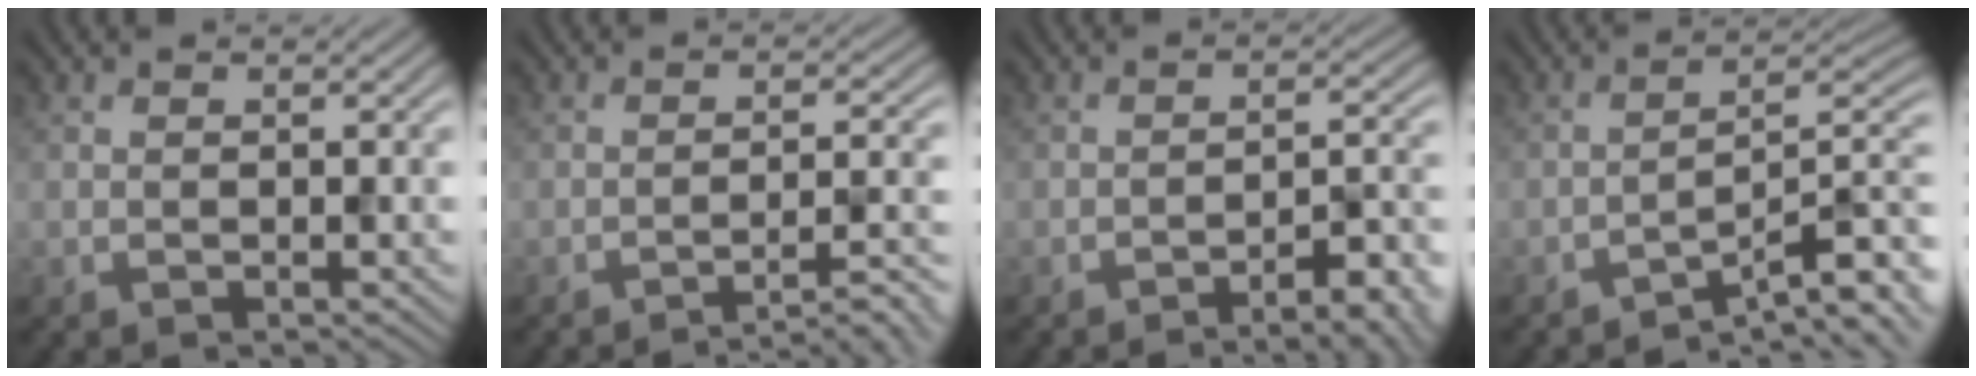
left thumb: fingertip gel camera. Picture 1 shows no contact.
{"total": 5.6, "force": [-4.3, 0.6, 3.6], "torque": [-0.054, 0.018, -0.071]}
{"total": 7.4, "force": [-4.9, 1.7, 5.2], "torque": [-0.064, 0.011, -0.067]}
{"total": 9.7, "force": [-6.0, 2.0, 7.3], "torque": [-0.097, 0.004, -0.090]}